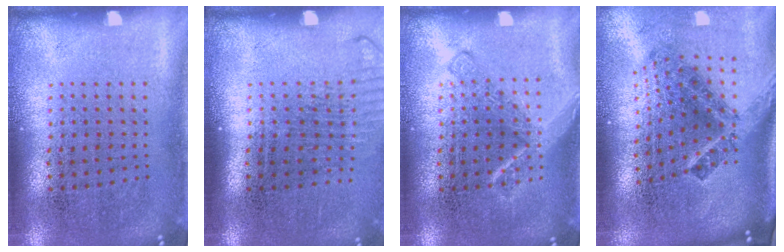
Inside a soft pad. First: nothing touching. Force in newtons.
{"total": 1.3, "press": 1.0, "slide": 0.7}
{"total": 2.1, "press": 2.1, "slide": 0.3}
{"total": 2.8, "press": 1.7, "slide": 2.2}